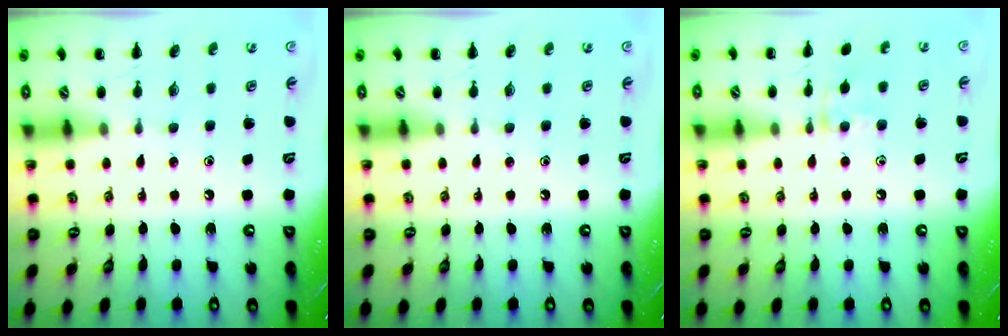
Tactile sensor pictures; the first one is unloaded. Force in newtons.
{"total": 0.0}
{"total": 7.8, "press": 7.6, "slide": 1.3}